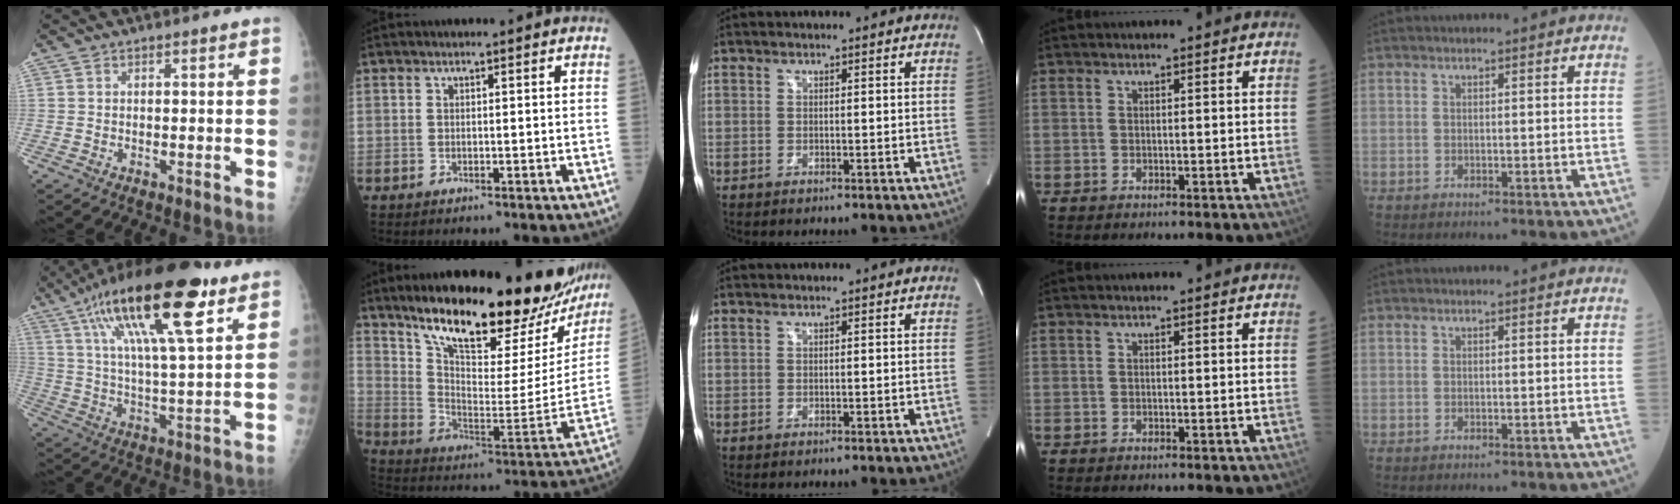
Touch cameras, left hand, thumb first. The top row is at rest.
{"thumb": {"total": 22.9, "force": [11.4, 6.4, 18.8], "torque": [-0.314, -0.017, 0.191]}, "index": {"total": 28.2, "force": [22.7, 6.8, 15.2], "torque": [-0.237, -0.041, 0.317]}}